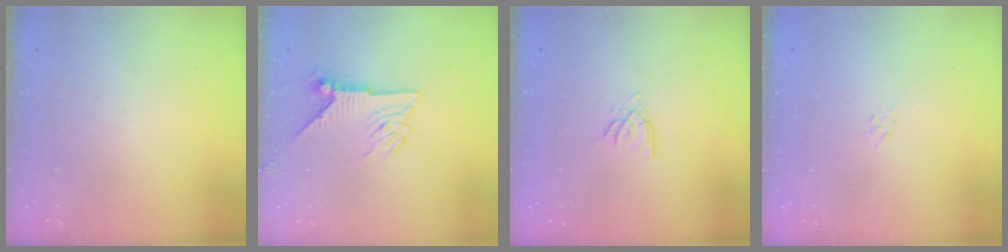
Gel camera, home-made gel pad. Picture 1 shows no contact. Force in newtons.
{"total": 8.0, "press": 8.0, "slide": 0.5}
{"total": 2.7, "press": 2.7, "slide": 0.2}
{"total": 1.3, "press": 1.3, "slide": 0.4}